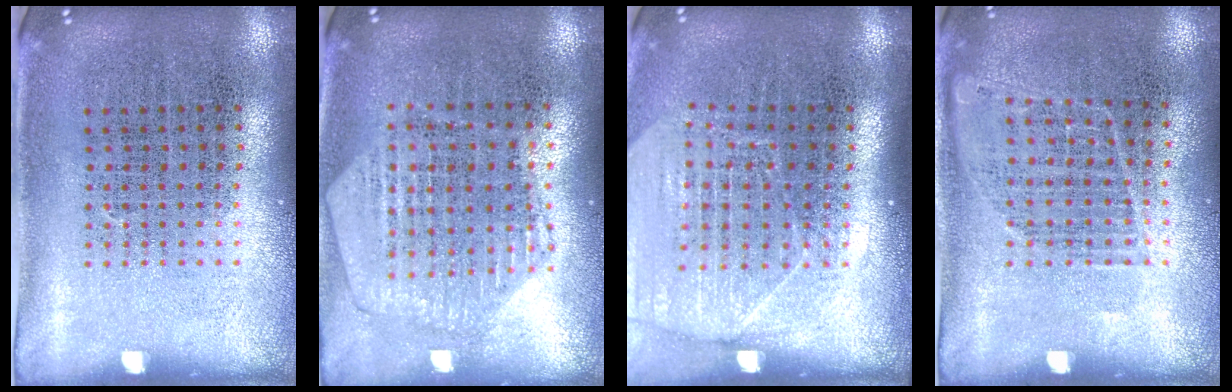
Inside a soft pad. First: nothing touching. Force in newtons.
{"total": 0.9, "press": 0.8, "slide": 0.1}
{"total": 1.7, "press": 1.5, "slide": 0.8}
{"total": 0.9, "press": 0.9, "slide": 0.3}